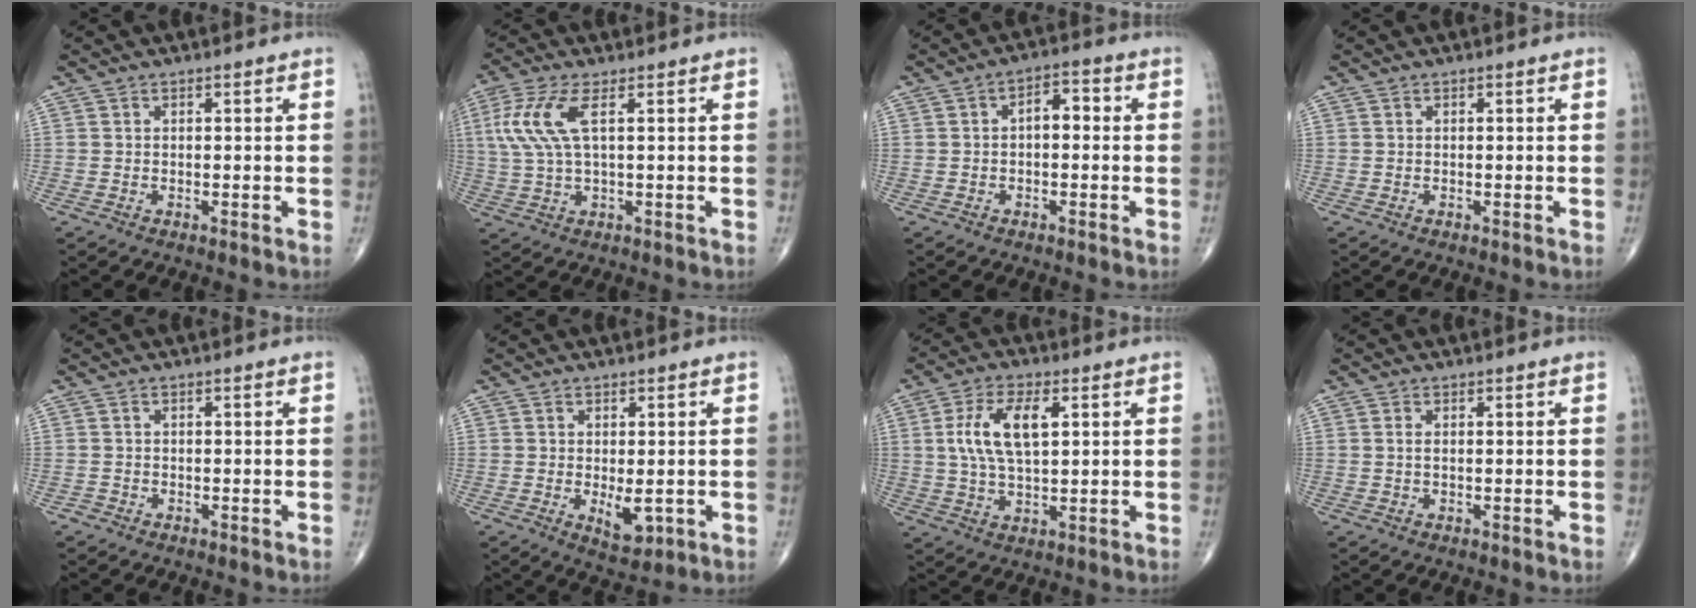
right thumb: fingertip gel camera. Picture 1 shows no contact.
{"total": 8.4, "force": [2.3, 2.6, 7.6], "torque": [-0.207, 0.008, 0.050]}
{"total": 4.2, "force": [-0.1, 2.4, 3.5], "torque": [-0.038, 0.018, -0.011]}
{"total": 0.0}
{"total": 0.7, "force": [-0.5, 0.5, -0.1], "torque": [0.002, 0.002, -0.014]}
{"total": 4.5, "force": [-0.8, 2.1, 3.9], "torque": [-0.047, -0.011, -0.002]}
{"total": 10.2, "force": [2.4, 4.6, 8.8], "torque": [-0.175, 0.001, 0.046]}
{"total": 0.8, "force": [0.1, 0.3, 0.8], "torque": [-0.019, -0.001, 0.002]}